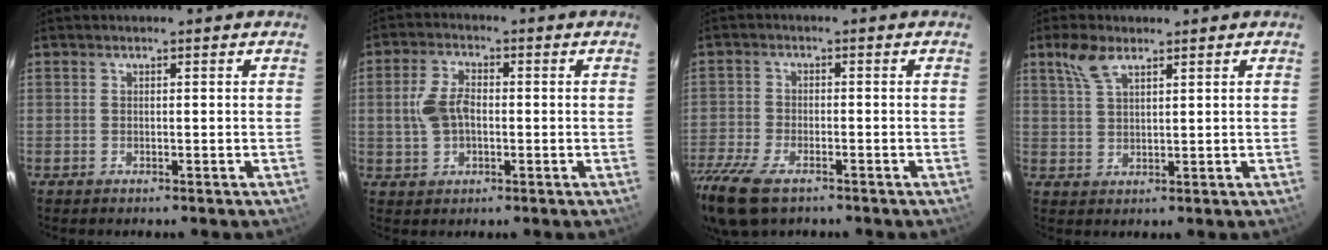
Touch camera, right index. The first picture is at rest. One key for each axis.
{"total": 6.7, "fx": -0.2, "fy": 4.2, "fz": 5.2, "tx": -0.109, "ty": 0.008, "tz": 0.003}
{"total": 13.3, "fx": -9.0, "fy": 5.8, "fz": 7.7, "tx": -0.201, "ty": -0.050, "tz": -0.171}
{"total": 5.1, "fx": 3.3, "fy": 2.1, "fz": 3.2, "tx": -0.066, "ty": 0.010, "tz": 0.067}